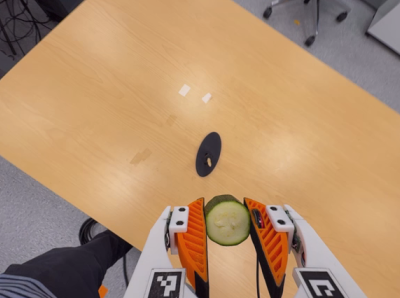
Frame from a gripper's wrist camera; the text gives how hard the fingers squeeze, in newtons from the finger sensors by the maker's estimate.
{"total": 9.6, "left": 10.4, "right": 8.7}